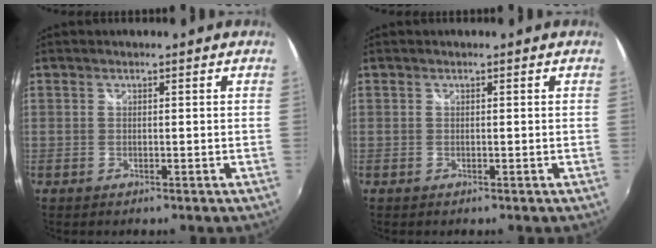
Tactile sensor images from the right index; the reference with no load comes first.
{"total": 0.0}